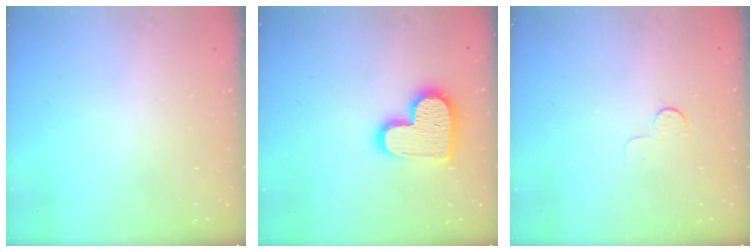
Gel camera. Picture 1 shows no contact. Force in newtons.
{"total": 16.0, "press": 16.0, "slide": 1.1}
{"total": 3.8, "press": 3.8, "slide": 0.4}